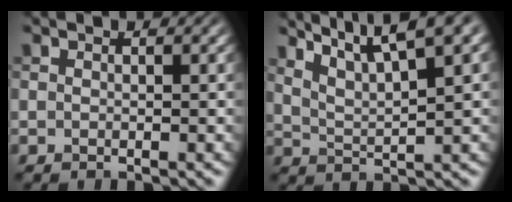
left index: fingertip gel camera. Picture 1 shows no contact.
{"total": 7.9, "force": [5.9, 1.3, 5.1], "torque": [-0.078, 0.017, 0.092]}